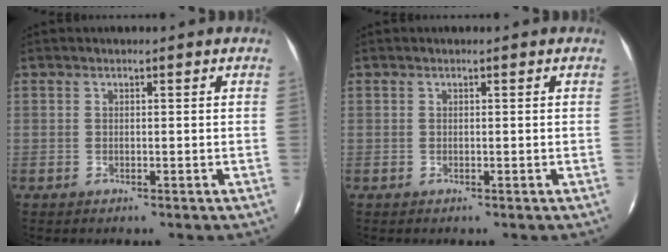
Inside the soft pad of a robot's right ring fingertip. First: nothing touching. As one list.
[{"total": 0.0}]